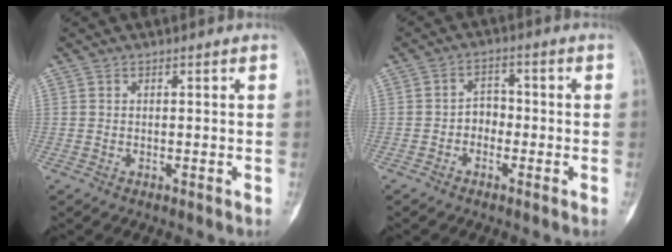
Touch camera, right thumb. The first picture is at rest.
{"total": 3.4, "force": [-1.2, 2.7, 1.7], "torque": [-0.004, 0.019, -0.030]}